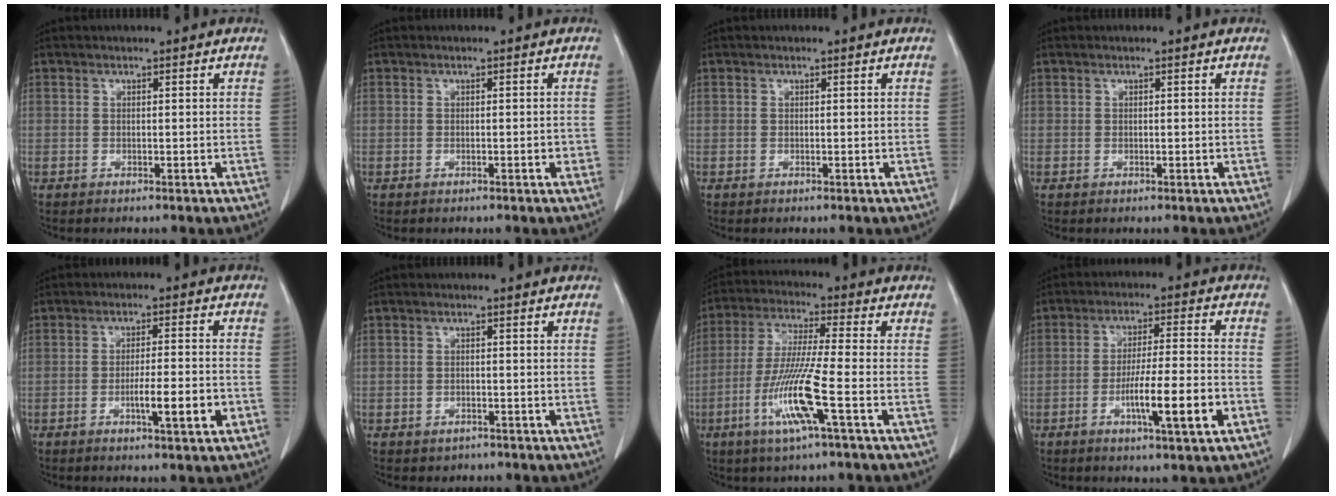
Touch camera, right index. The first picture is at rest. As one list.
[{"total": 1.3, "force": [-0.4, 0.4, 1.1], "torque": [-0.015, 0.001, -0.005]}, {"total": 0.0}, {"total": 0.0}, {"total": 6.9, "force": [-2.5, 0.5, 6.4], "torque": [-0.098, -0.004, -0.037]}, {"total": 1.6, "force": [-0.9, 1.2, 0.4], "torque": [-0.009, 0.002, -0.008]}, {"total": 11.3, "force": [-4.2, -0.5, 10.5], "torque": [-0.214, -0.017, -0.085]}, {"total": 10.7, "force": [-4.0, 0.3, 10.0], "torque": [-0.166, -0.005, -0.065]}]